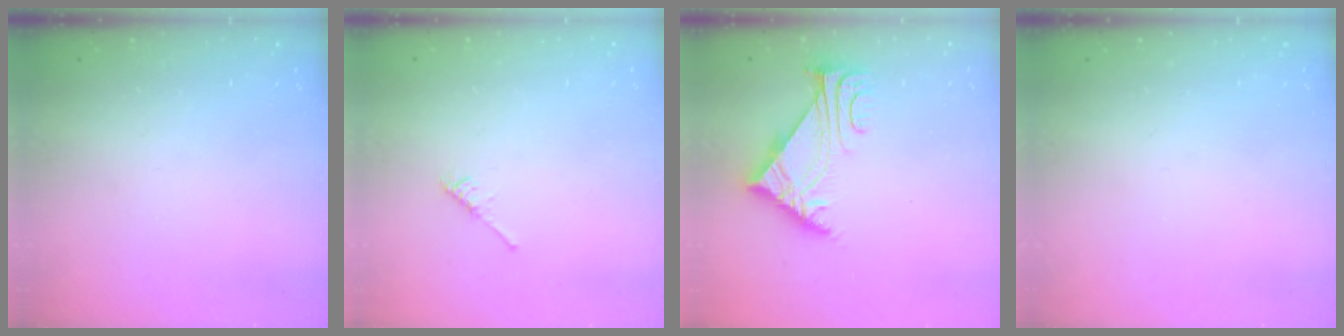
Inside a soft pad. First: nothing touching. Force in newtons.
{"total": 2.1, "press": 2.1, "slide": 0.4}
{"total": 6.2, "press": 6.2, "slide": 0.7}
{"total": 0.0}